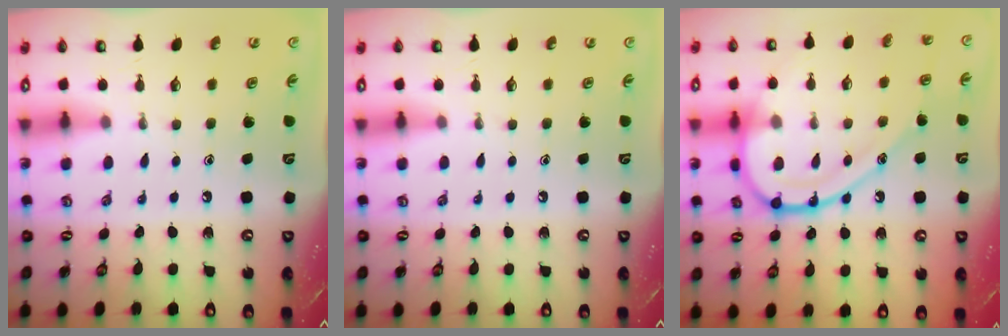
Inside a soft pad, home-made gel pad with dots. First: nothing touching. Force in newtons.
{"total": 0.0}
{"total": 18.1, "press": 18.0, "slide": 1.7}